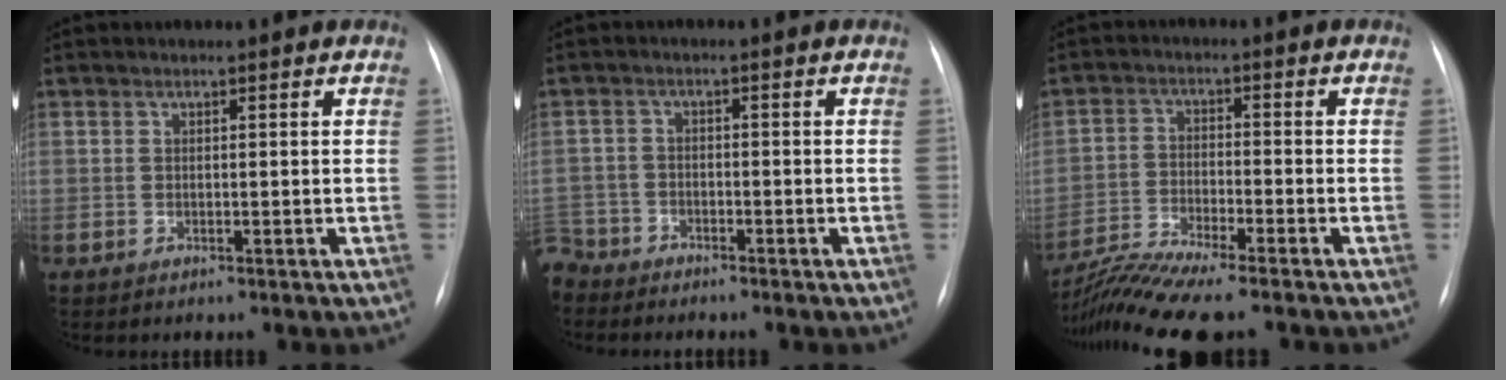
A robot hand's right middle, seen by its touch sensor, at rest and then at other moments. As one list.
[{"total": 4.9, "force": [-4.5, 2.1, -0.3], "torque": [0.015, -0.005, -0.089]}, {"total": 9.1, "force": [-8.0, -0.8, 4.2], "torque": [-0.078, -0.020, -0.142]}]